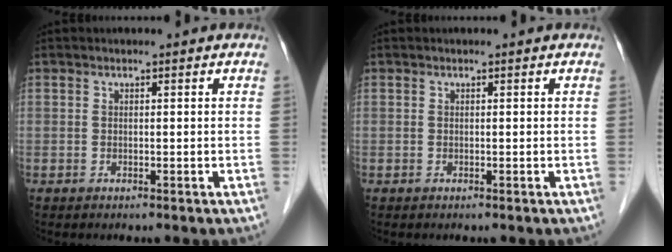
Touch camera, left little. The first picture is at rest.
{"total": 0.0}